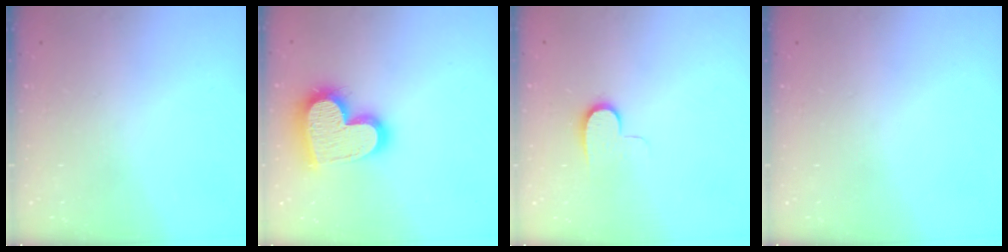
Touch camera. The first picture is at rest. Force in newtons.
{"total": 20.6, "press": 20.5, "slide": 1.4}
{"total": 7.1, "press": 7.1, "slide": 0.7}
{"total": 0.0}